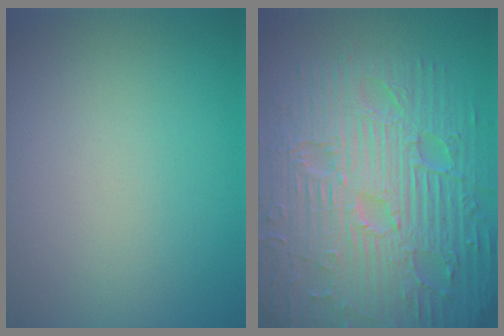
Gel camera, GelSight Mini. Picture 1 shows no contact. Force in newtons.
{"total": 12.5, "press": 7.9, "slide": 9.7}